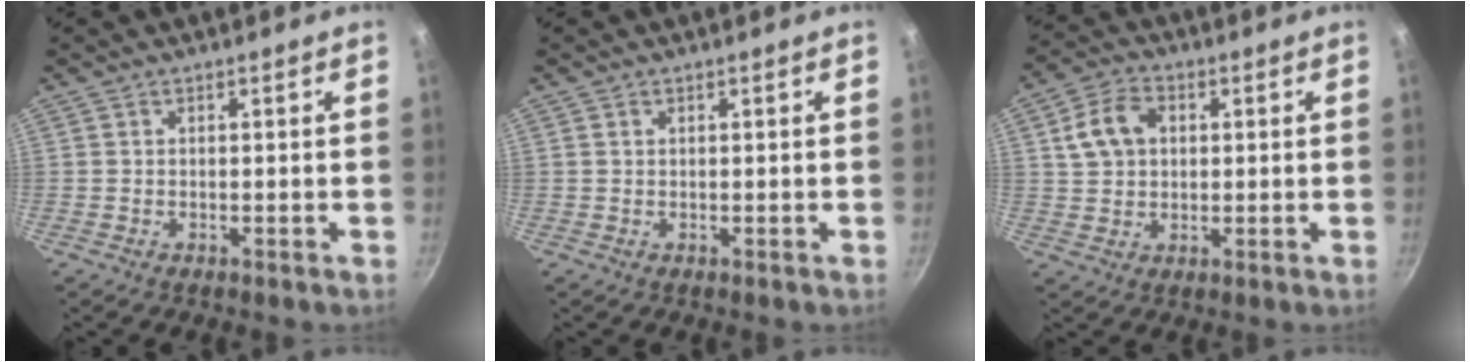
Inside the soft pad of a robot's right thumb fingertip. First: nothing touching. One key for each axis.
{"total": 0.5, "fx": 0.2, "fy": 0.4, "fz": 0.2, "tx": -0.003, "ty": 0.002, "tz": 0.003}
{"total": 8.6, "fx": 2.0, "fy": 6.5, "fz": 5.3, "tx": -0.083, "ty": 0.013, "tz": 0.030}